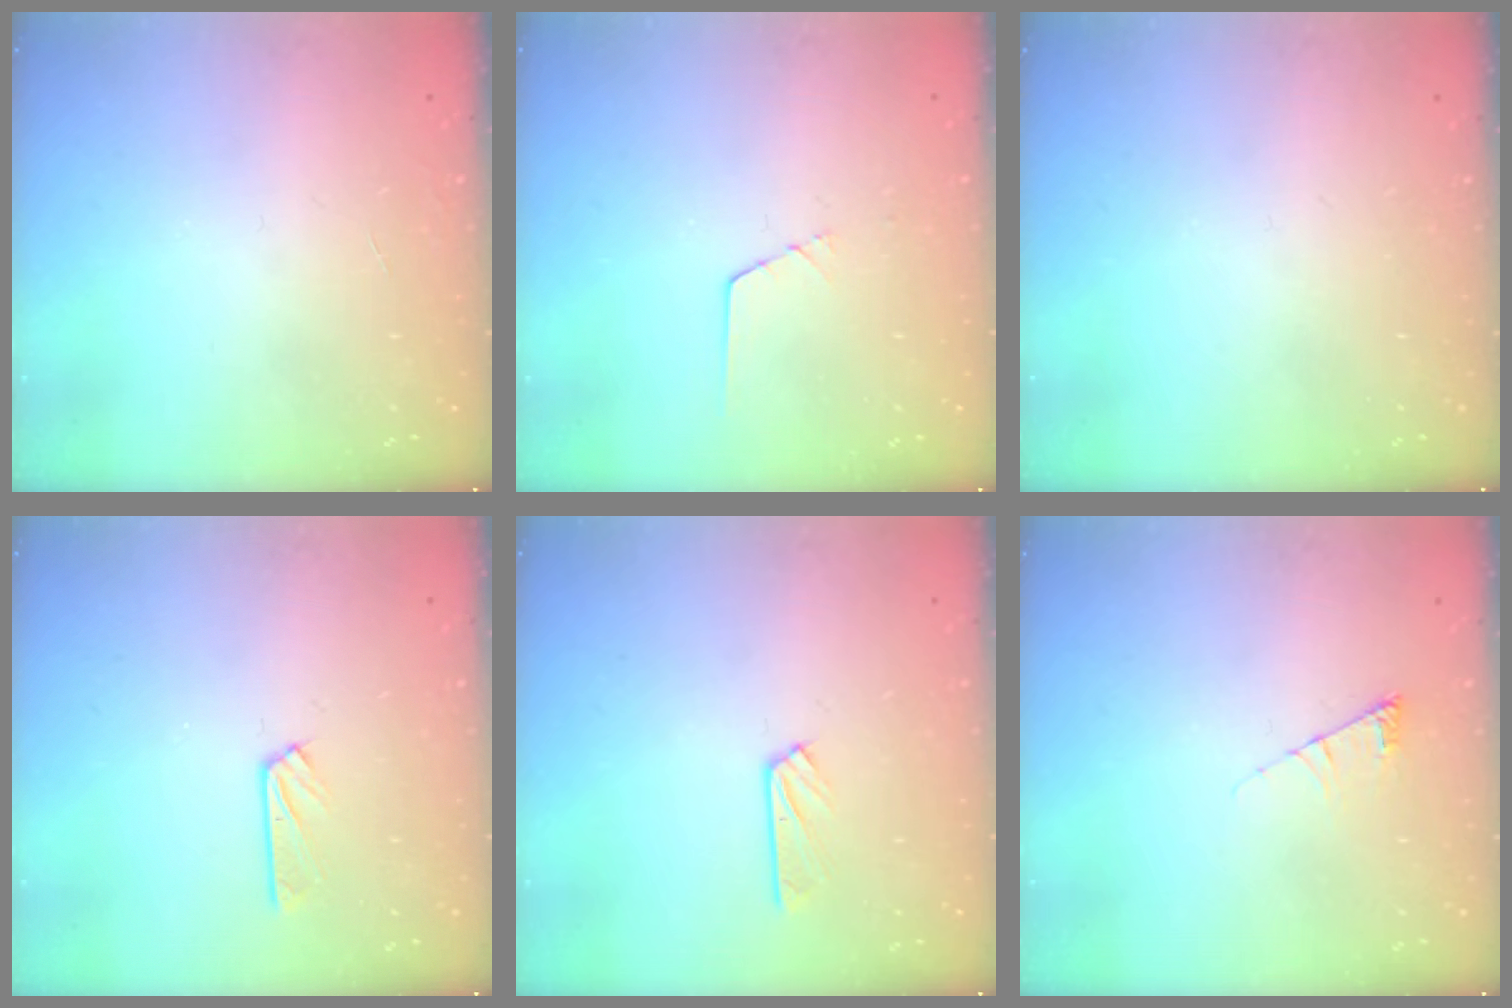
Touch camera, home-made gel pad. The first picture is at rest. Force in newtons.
{"total": 1.4, "press": 1.4, "slide": 0.1}
{"total": 0.0}
{"total": 2.6, "press": 2.5, "slide": 0.3}
{"total": 2.5, "press": 2.5, "slide": 0.3}
{"total": 5.3, "press": 5.3, "slide": 0.5}